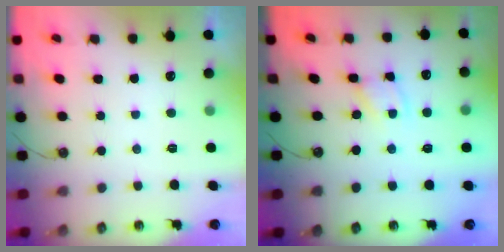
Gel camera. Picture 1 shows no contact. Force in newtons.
{"total": 2.0, "press": 2.0, "slide": 0.1}